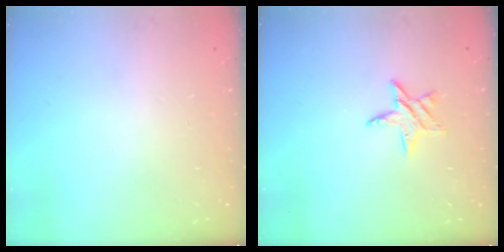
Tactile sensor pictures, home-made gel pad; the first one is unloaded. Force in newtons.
{"total": 7.2, "press": 7.1, "slide": 0.7}